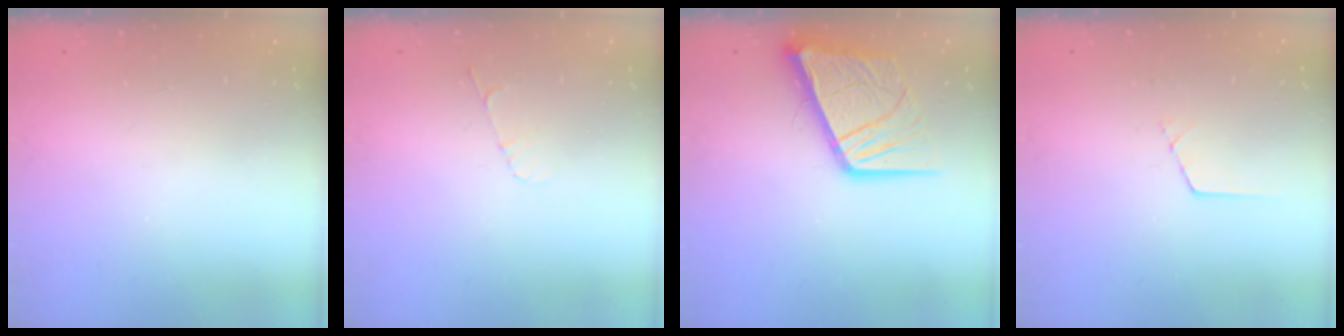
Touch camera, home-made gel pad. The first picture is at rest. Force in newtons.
{"total": 3.5, "press": 3.4, "slide": 0.4}
{"total": 14.4, "press": 14.3, "slide": 1.7}
{"total": 1.4, "press": 1.4, "slide": 0.1}